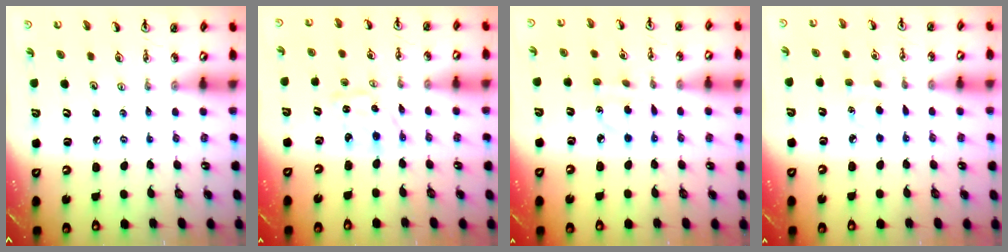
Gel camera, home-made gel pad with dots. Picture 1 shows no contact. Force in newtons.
{"total": 1.6, "press": 1.6, "slide": 0.3}
{"total": 4.1, "press": 4.1, "slide": 0.6}
{"total": 4.0, "press": 3.9, "slide": 0.5}